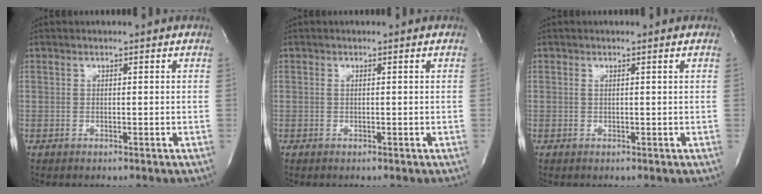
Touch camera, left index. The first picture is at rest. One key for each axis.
{"total": 0.0}
{"total": 0.5, "fx": 0.0, "fy": -0.3, "fz": 0.4, "tx": -0.019, "ty": -0.005, "tz": 0.005}